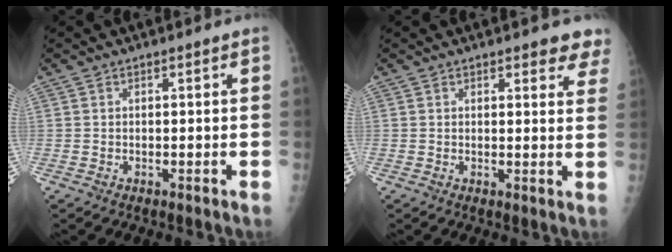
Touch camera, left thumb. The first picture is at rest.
{"total": 5.7, "force": [4.5, 1.9, 2.9], "torque": [0.002, -0.019, 0.039]}